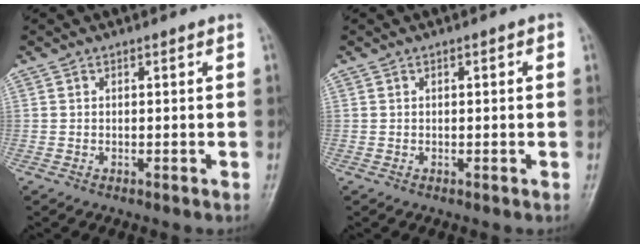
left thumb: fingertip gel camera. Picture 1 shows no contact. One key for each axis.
{"total": 1.1, "fx": 0.2, "fy": 0.4, "fz": 1.0, "tx": -0.013, "ty": 0.002, "tz": 0.002}